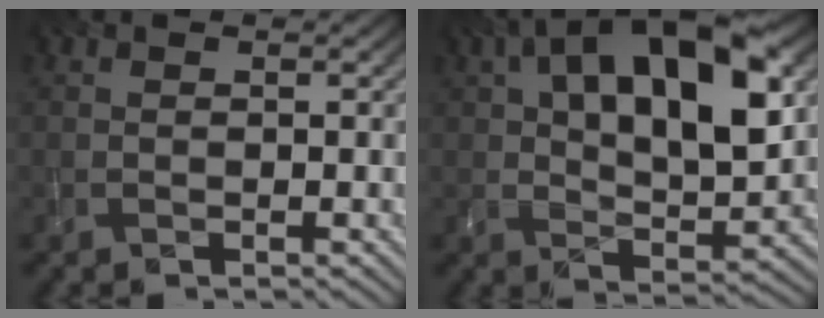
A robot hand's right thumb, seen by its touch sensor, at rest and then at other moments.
{"total": 16.6, "force": [5.7, 8.2, 13.2], "torque": [-0.220, 0.021, 0.086]}